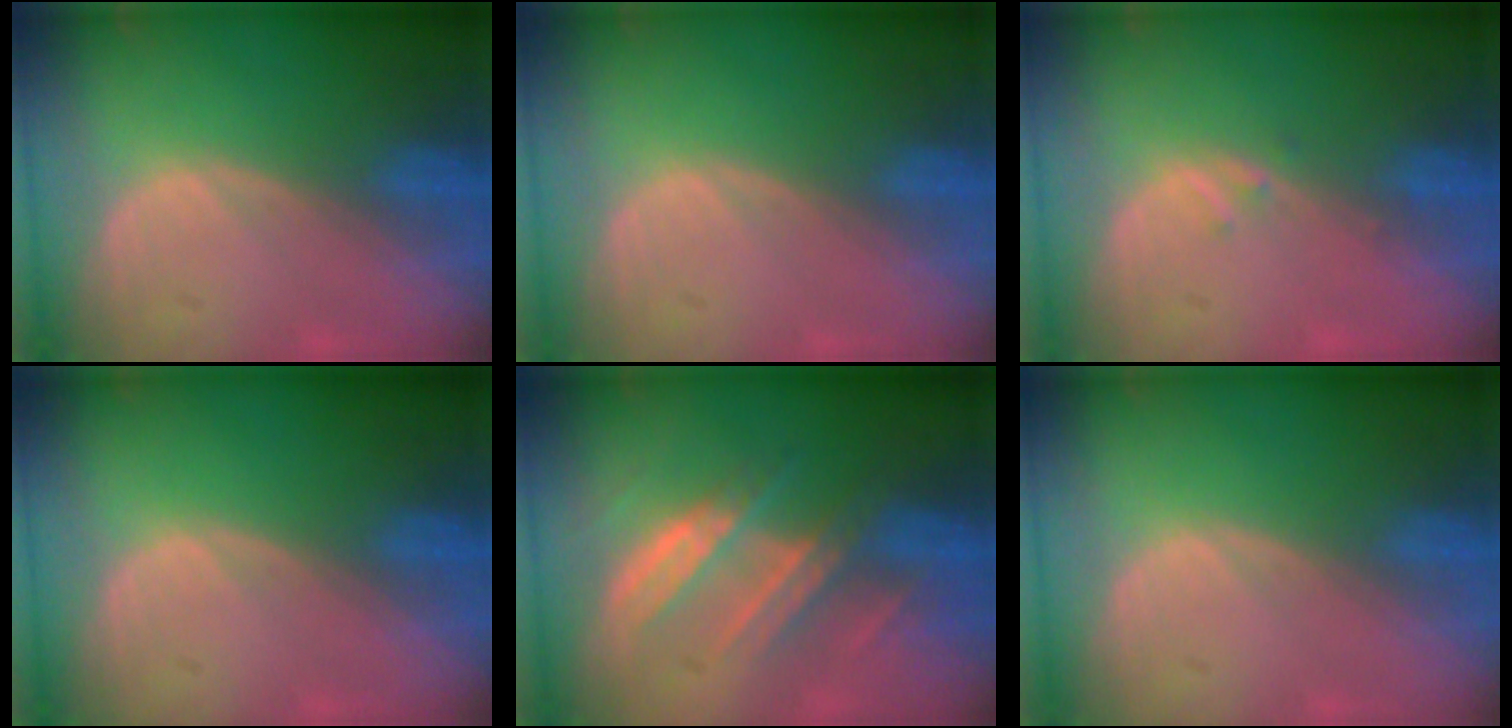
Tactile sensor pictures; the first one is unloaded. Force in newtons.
{"total": 0.0}
{"total": 1.0, "press": 0.9, "slide": 0.5}
{"total": 0.0}
{"total": 7.5, "press": 7.2, "slide": 1.9}
{"total": 0.0}